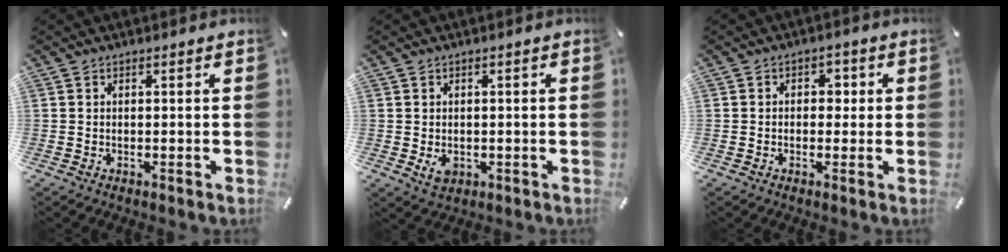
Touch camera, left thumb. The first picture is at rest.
{"total": 3.1, "force": [-0.7, 2.4, 1.8], "torque": [-0.028, -0.001, -0.014]}
{"total": 3.0, "force": [-0.3, 2.4, 1.8], "torque": [-0.020, 0.005, -0.014]}